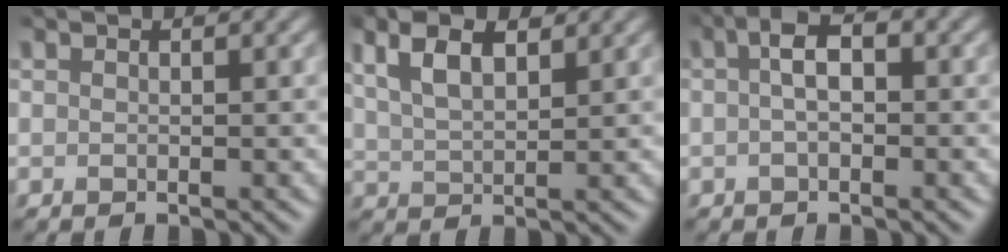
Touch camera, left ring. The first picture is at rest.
{"total": 4.2, "force": [2.3, 1.7, 3.1], "torque": [-0.067, 0.008, 0.046]}
{"total": 2.2, "force": [0.0, 1.0, 2.0], "torque": [-0.038, 0.006, -0.006]}